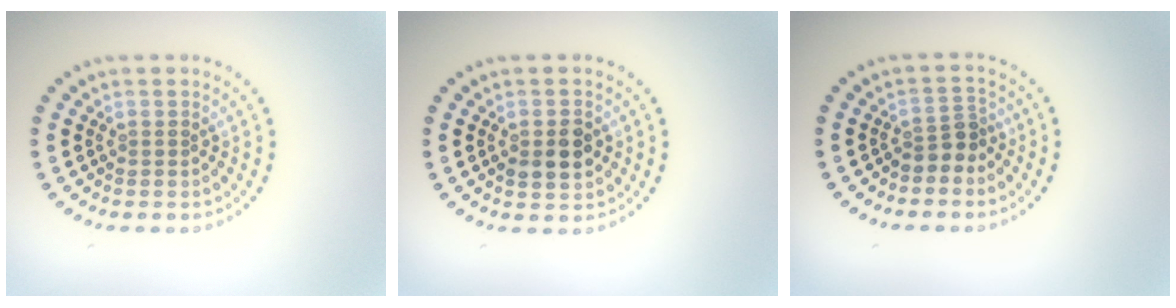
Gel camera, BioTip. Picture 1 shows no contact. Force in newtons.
{"total": 3.0, "press": 2.9, "slide": 0.2}
{"total": 2.2, "press": 1.7, "slide": 1.4}